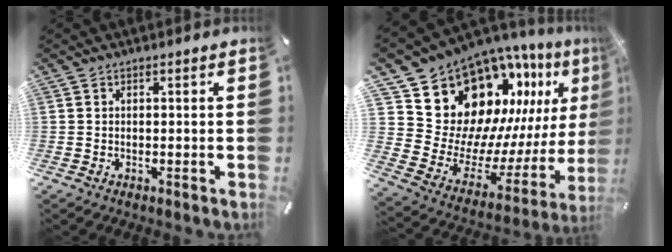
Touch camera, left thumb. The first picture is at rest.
{"total": 18.5, "force": [12.8, 11.6, 6.5], "torque": [-0.083, -0.135, 0.246]}